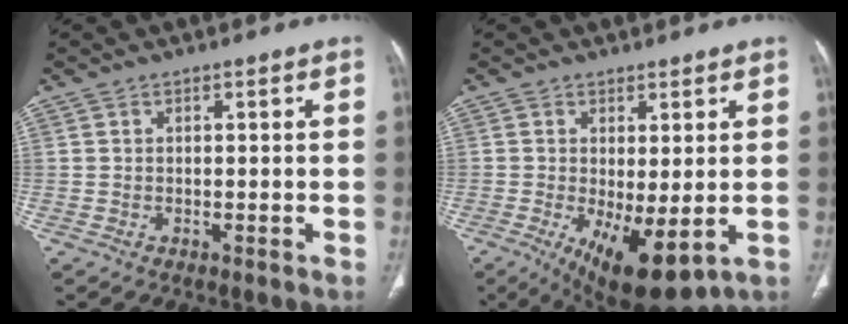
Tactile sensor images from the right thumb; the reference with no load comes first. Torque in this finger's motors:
{"motor_torque": [-0.26, 0.81, 0.05, -0.60, -0.07]}